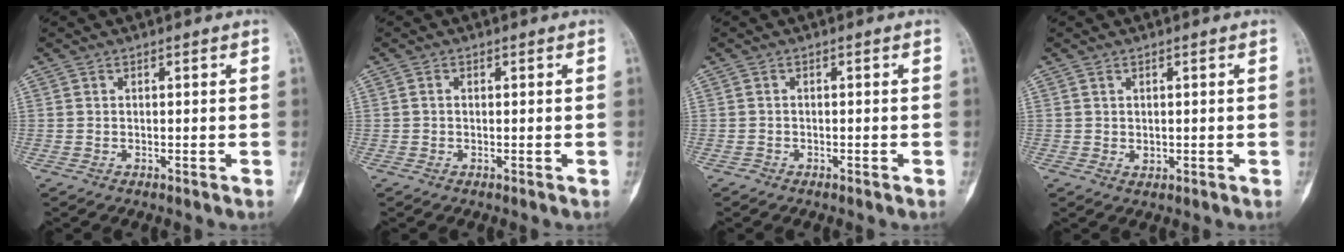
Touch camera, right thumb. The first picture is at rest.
{"total": 0.5, "force": [0.0, 0.4, 0.3], "torque": [-0.007, 0.000, -0.001]}
{"total": 0.6, "force": [-0.4, 0.4, -0.1], "torque": [0.000, 0.002, -0.011]}
{"total": 1.4, "force": [0.2, 1.1, 0.9], "torque": [-0.014, -0.003, 0.009]}